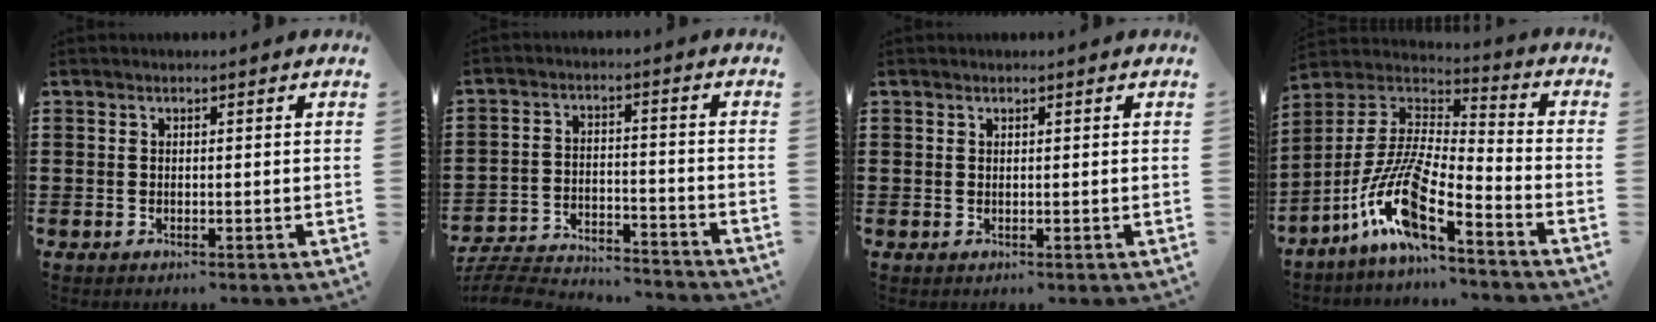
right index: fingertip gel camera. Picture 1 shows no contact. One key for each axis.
{"total": 6.2, "fx": -6.1, "fy": 0.4, "fz": 1.2, "tx": -0.035, "ty": 0.000, "tz": -0.125}
{"total": 0.0}
{"total": 11.9, "fx": -7.5, "fy": 2.2, "fz": 9.0, "tx": -0.206, "ty": -0.013, "tz": -0.155}